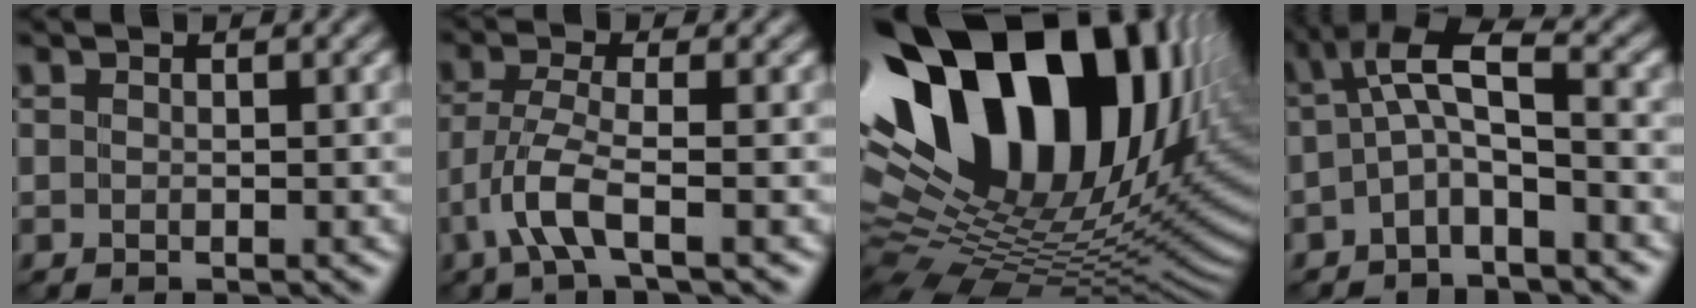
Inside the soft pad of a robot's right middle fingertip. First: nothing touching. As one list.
[{"total": 4.0, "force": [-1.9, 0.8, 3.4], "torque": [-0.076, 0.001, -0.046]}, {"total": 21.8, "force": [7.2, 12.2, 16.6], "torque": [-0.300, 0.023, 0.144]}, {"total": 4.4, "force": [-0.3, 1.5, 4.2], "torque": [-0.080, 0.013, -0.015]}]